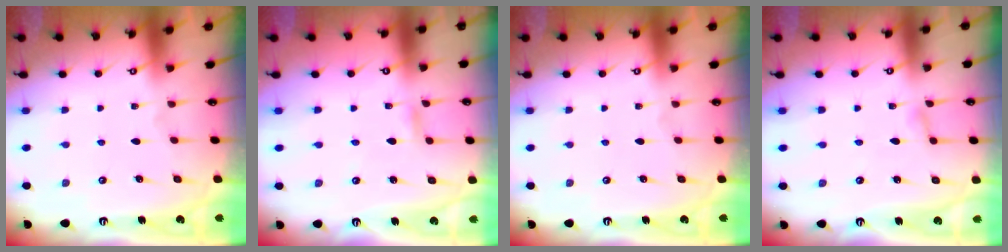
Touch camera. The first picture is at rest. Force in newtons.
{"total": 2.9, "press": 2.9, "slide": 0.1}
{"total": 0.0}
{"total": 2.8, "press": 2.8, "slide": 0.3}